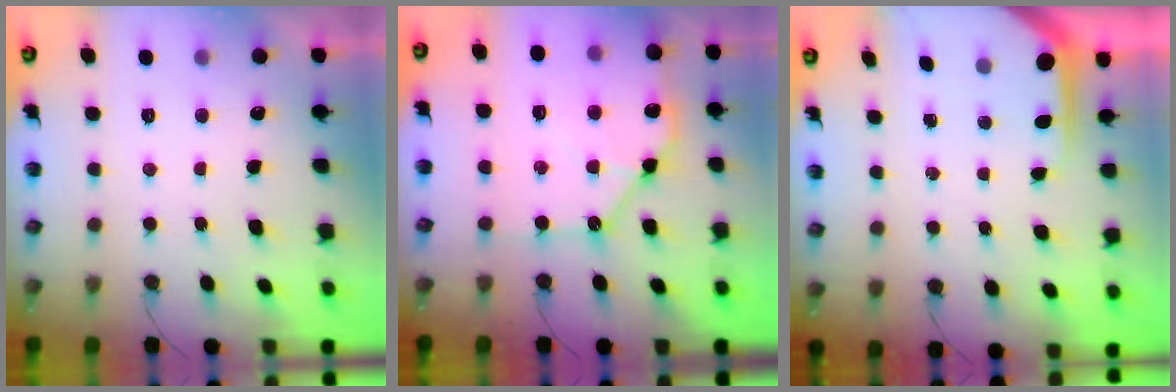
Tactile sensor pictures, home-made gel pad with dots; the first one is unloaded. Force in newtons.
{"total": 12.9, "press": 12.8, "slide": 1.5}
{"total": 5.1, "press": 5.1, "slide": 0.5}